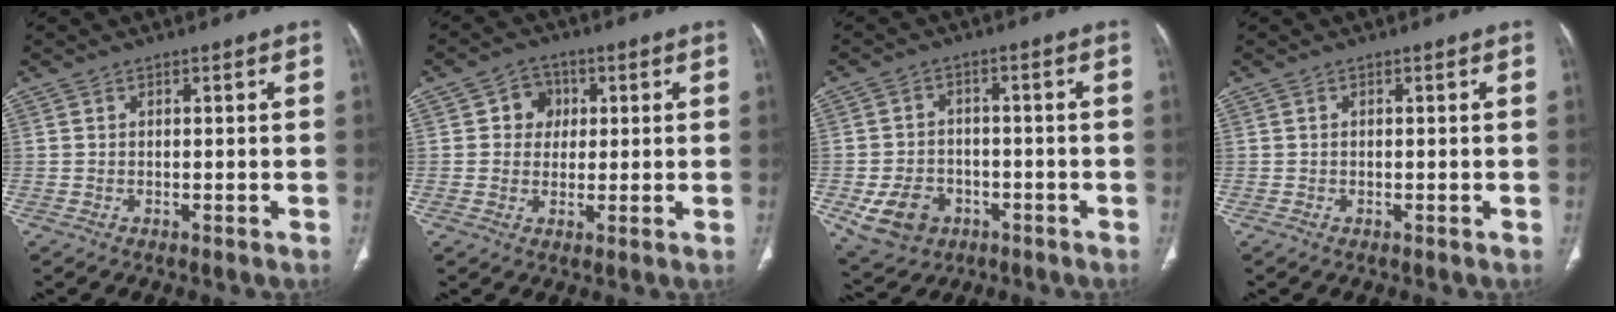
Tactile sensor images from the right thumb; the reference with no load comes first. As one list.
[{"total": 5.2, "force": [1.1, 4.7, 1.9], "torque": [0.003, 0.006, 0.011]}, {"total": 9.0, "force": [-3.5, 7.0, 4.4], "torque": [-0.067, 0.019, -0.048]}, {"total": 0.0}]